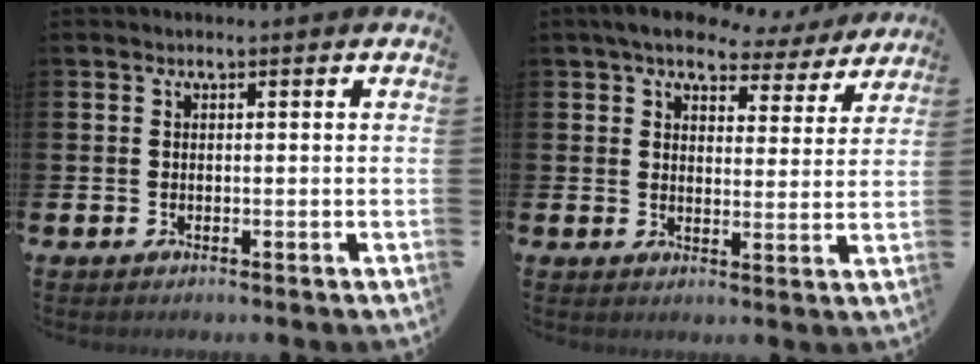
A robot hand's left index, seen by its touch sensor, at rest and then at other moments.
{"total": 6.2, "force": [5.3, 2.8, 1.7], "torque": [-0.038, -0.031, 0.090]}